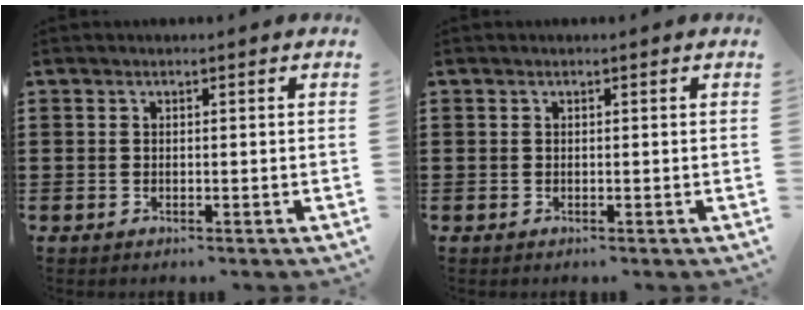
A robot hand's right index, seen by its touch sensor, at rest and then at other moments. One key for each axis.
{"total": 0.0}